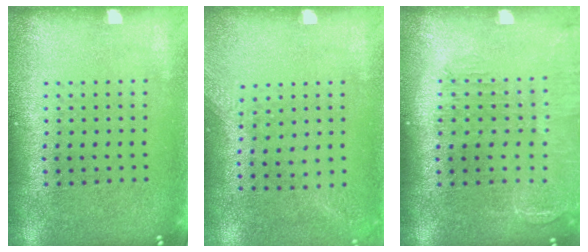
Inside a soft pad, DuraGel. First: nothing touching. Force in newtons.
{"total": 1.3, "press": 1.0, "slide": 0.7}
{"total": 1.5, "press": 1.4, "slide": 0.3}